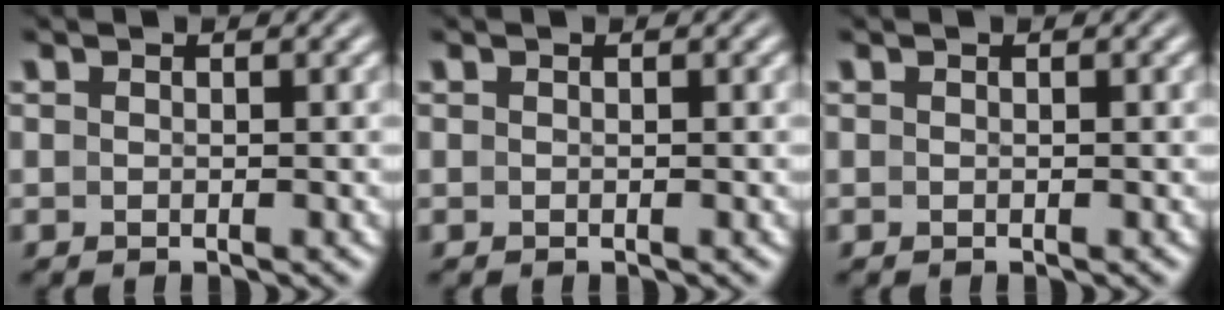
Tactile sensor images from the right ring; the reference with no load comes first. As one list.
[{"total": 0.0}, {"total": 0.0}]